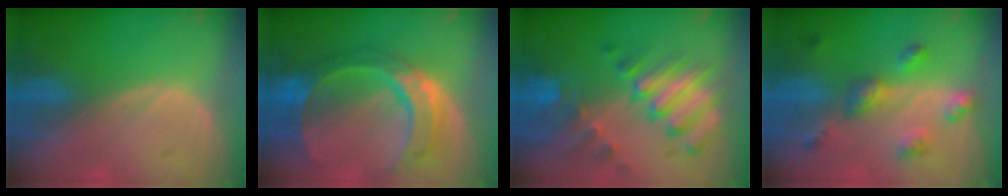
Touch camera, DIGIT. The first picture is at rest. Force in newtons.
{"total": 11.1, "press": 9.2, "slide": 6.1}
{"total": 10.1, "press": 8.8, "slide": 4.8}
{"total": 5.6, "press": 5.6, "slide": 0.6}